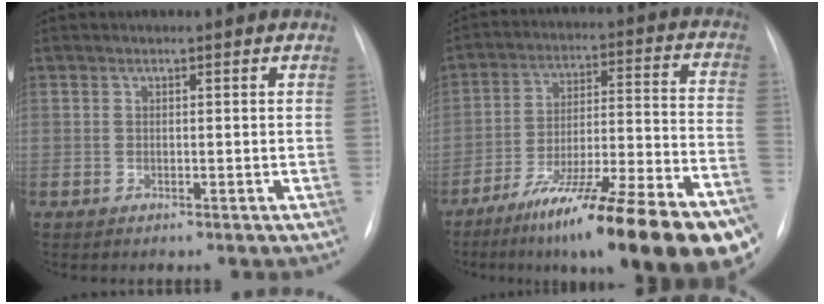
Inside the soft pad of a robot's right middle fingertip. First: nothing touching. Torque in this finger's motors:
{"motor_torque": [1.36, -0.78, 0.56, 0.21]}